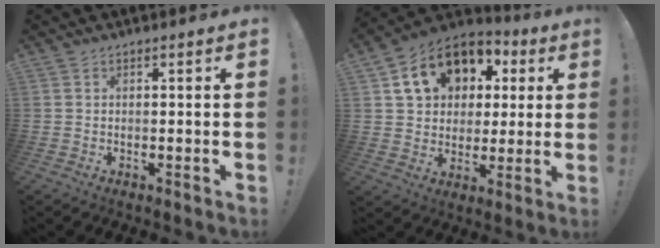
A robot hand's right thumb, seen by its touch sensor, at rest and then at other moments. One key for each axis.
{"total": 15.9, "fx": 6.2, "fy": 12.3, "fz": 8.0, "tx": -0.123, "ty": -0.015, "tz": 0.125}